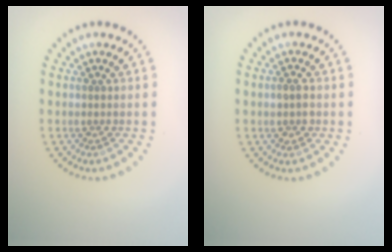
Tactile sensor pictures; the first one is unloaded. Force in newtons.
{"total": 1.5, "press": 1.5, "slide": 0.0}